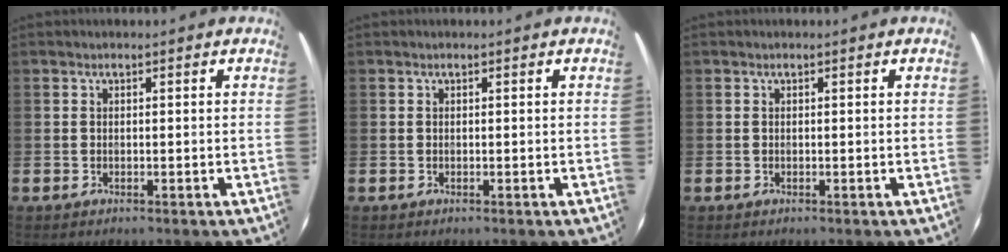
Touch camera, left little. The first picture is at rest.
{"total": 0.0}
{"total": 0.0}